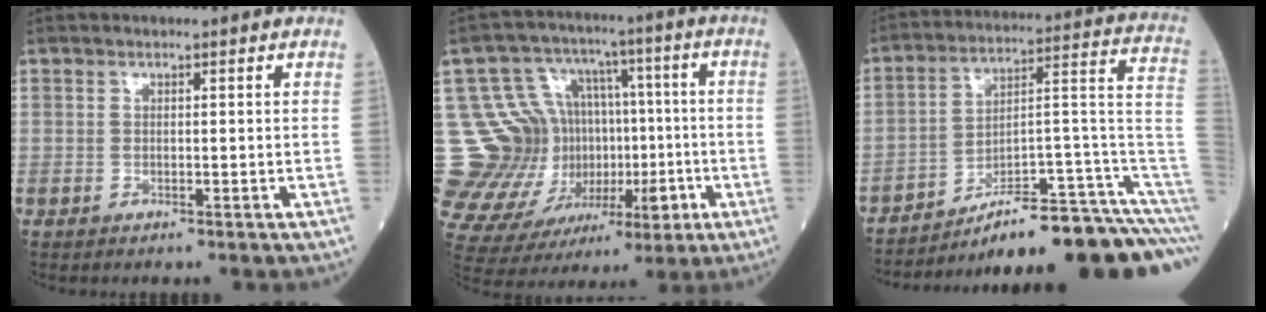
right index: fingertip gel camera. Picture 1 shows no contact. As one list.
[{"total": 20.6, "force": [-0.7, 17.2, 11.3], "torque": [-0.227, 0.067, 0.029]}, {"total": 20.0, "force": [-15.1, 0.9, 13.0], "torque": [-0.110, 0.047, -0.225]}]